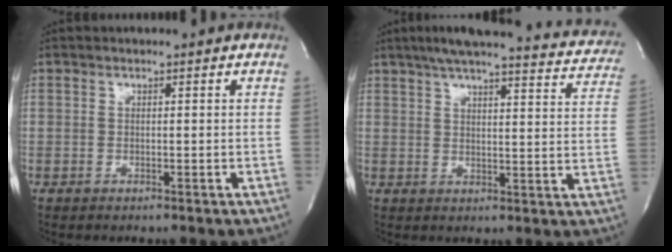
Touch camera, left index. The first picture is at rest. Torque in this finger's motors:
{"motor_torque": [0.50, -0.56, 0.24, 0.06]}